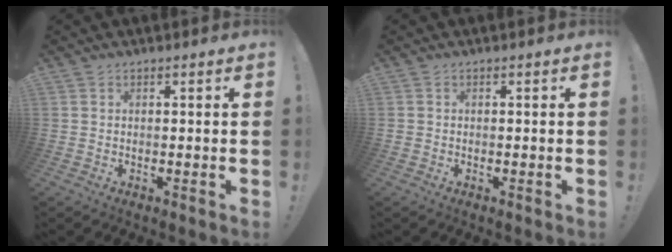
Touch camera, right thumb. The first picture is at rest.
{"total": 0.5, "force": [-0.5, 0.2, 0.1], "torque": [-0.005, 0.003, -0.008]}